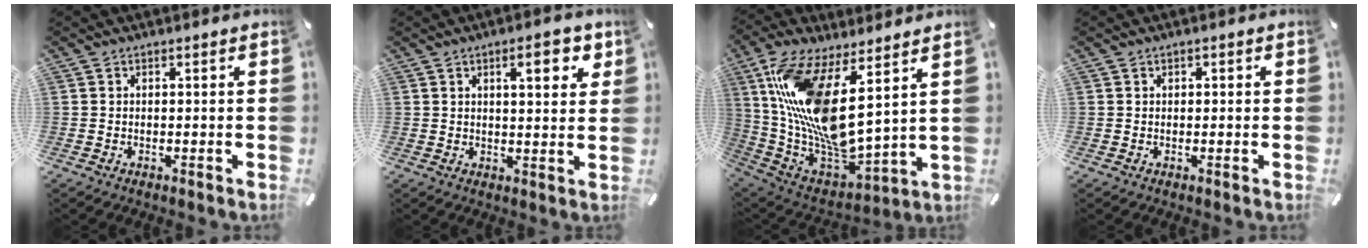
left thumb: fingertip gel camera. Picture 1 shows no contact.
{"total": 6.9, "force": [3.3, 2.2, 5.6], "torque": [-0.076, -0.008, 0.048]}
{"total": 17.2, "force": [6.8, 6.1, 14.6], "torque": [-0.336, -0.069, 0.113]}
{"total": 0.6, "force": [0.1, 0.6, 0.1], "torque": [-0.001, 0.005, 0.000]}